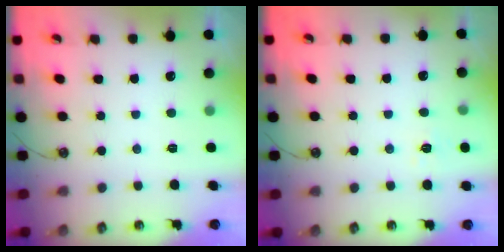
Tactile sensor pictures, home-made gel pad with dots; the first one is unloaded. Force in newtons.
{"total": 5.5, "press": 5.5, "slide": 0.5}